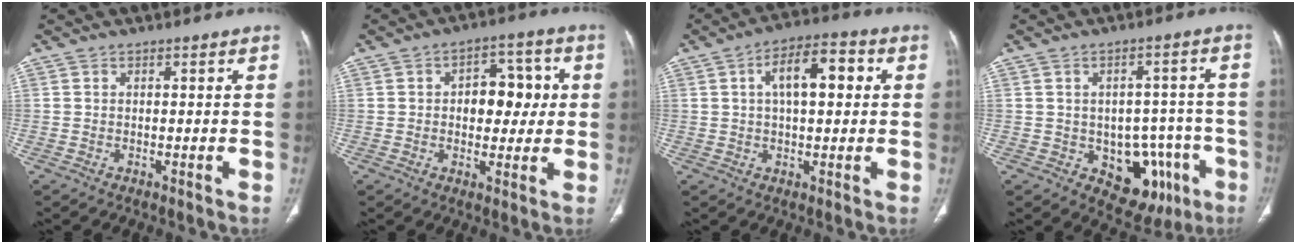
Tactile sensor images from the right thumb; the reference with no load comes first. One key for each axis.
{"total": 9.8, "fx": 1.0, "fy": 6.3, "fz": 7.3, "tx": -0.056, "ty": 0.017, "tz": 0.015}
{"total": 10.0, "fx": 2.2, "fy": 4.8, "fz": 8.5, "tx": -0.124, "ty": 0.021, "tz": 0.028}
{"total": 11.9, "fx": -4.4, "fy": 8.2, "fz": 7.4, "tx": -0.047, "ty": 0.031, "tz": -0.043}